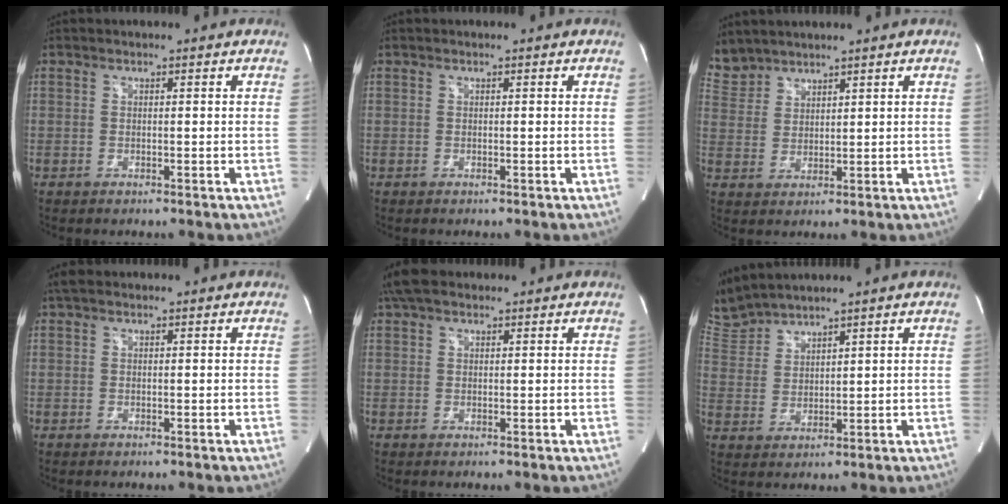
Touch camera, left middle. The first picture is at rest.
{"total": 0.0}
{"total": 5.6, "force": [5.3, 1.9, 0.0], "torque": [-0.009, 0.012, 0.118]}
{"total": 1.4, "force": [0.9, 0.7, 0.7], "torque": [-0.018, 0.018, 0.016]}
{"total": 3.9, "force": [3.0, 1.9, 1.8], "torque": [-0.042, 0.030, 0.057]}
{"total": 7.3, "force": [7.2, 0.1, 1.0], "torque": [-0.045, 0.014, 0.161]}